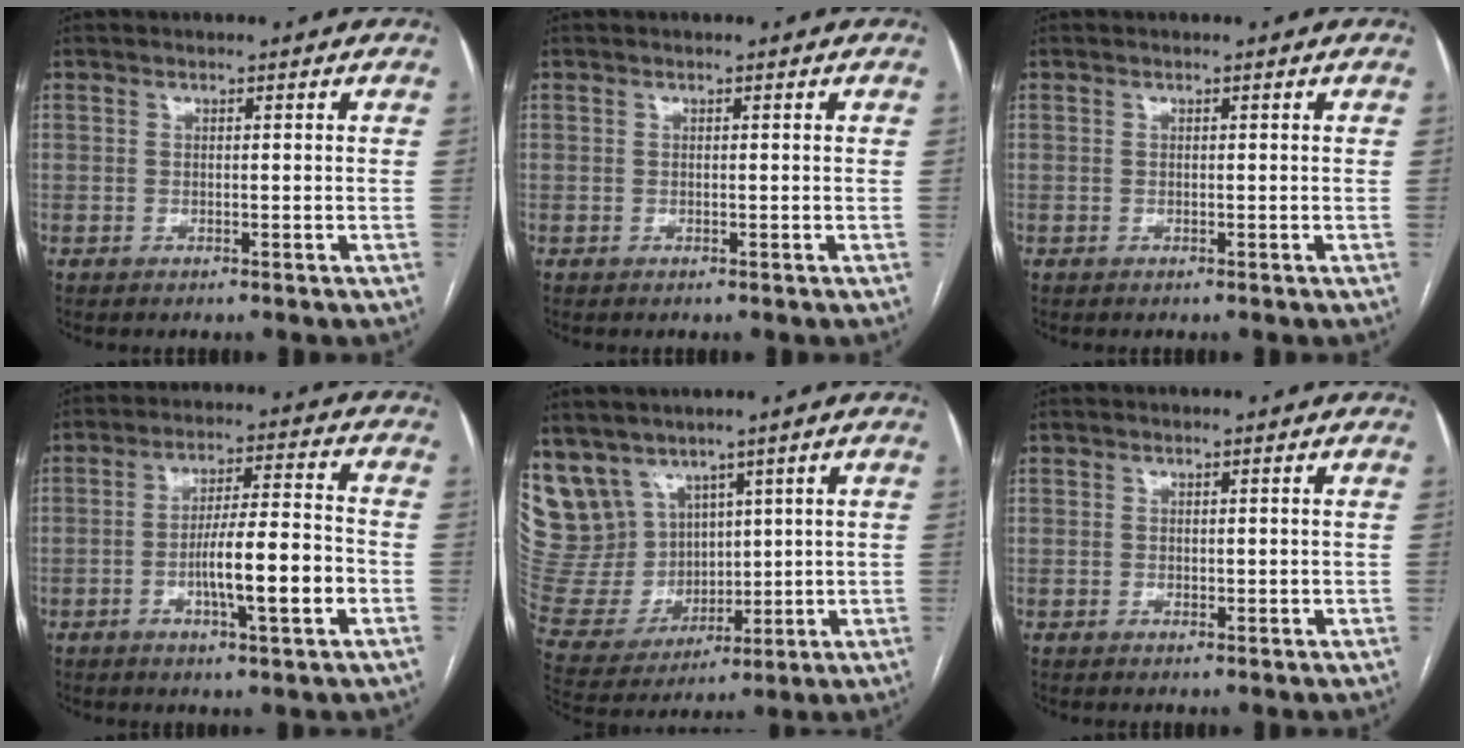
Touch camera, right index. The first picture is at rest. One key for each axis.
{"total": 0.0}
{"total": 0.0}
{"total": 10.5, "fx": -3.0, "fy": 1.0, "fz": 10.0, "tx": -0.165, "ty": 0.008, "tz": -0.049}
{"total": 15.4, "fx": 9.8, "fy": 11.1, "fz": 4.2, "tx": -0.111, "ty": 0.055, "tz": 0.223}
{"total": 1.0, "fx": 0.2, "fy": 0.7, "fz": 0.6, "tx": -0.006, "ty": -0.001, "tz": 0.004}